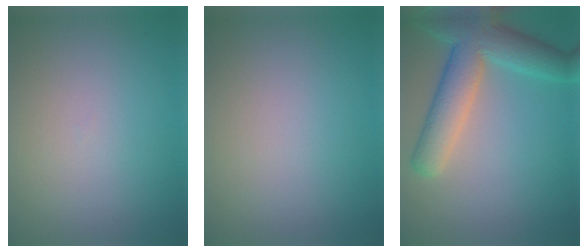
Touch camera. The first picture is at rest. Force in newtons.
{"total": 0.0}
{"total": 7.4, "press": 7.3, "slide": 0.5}